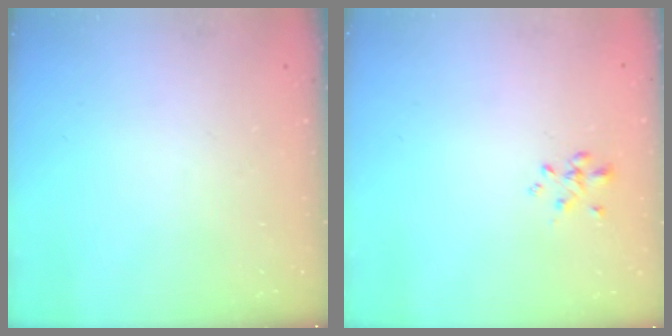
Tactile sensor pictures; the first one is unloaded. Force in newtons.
{"total": 0.6, "press": 0.5, "slide": 0.3}